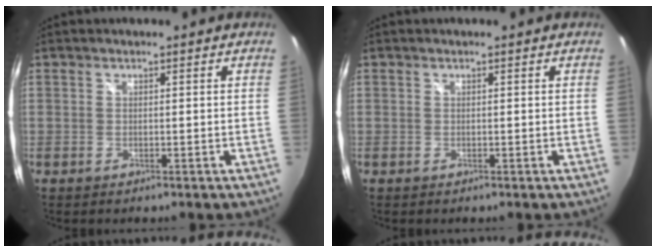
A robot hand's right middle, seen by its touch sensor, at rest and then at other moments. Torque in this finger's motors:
{"motor_torque": [-0.14, -0.12, -0.02, 0.00]}